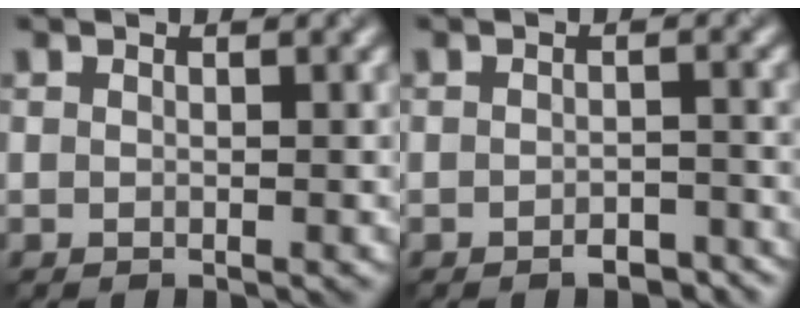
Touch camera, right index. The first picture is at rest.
{"total": 2.2, "force": [-1.6, 0.9, 1.1], "torque": [-0.014, 0.004, -0.023]}